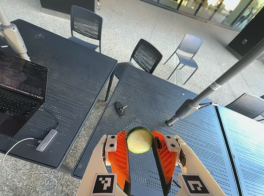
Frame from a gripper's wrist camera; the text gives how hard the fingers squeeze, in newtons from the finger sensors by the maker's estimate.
{"total": 9.7, "left": 9.9, "right": 9.4}